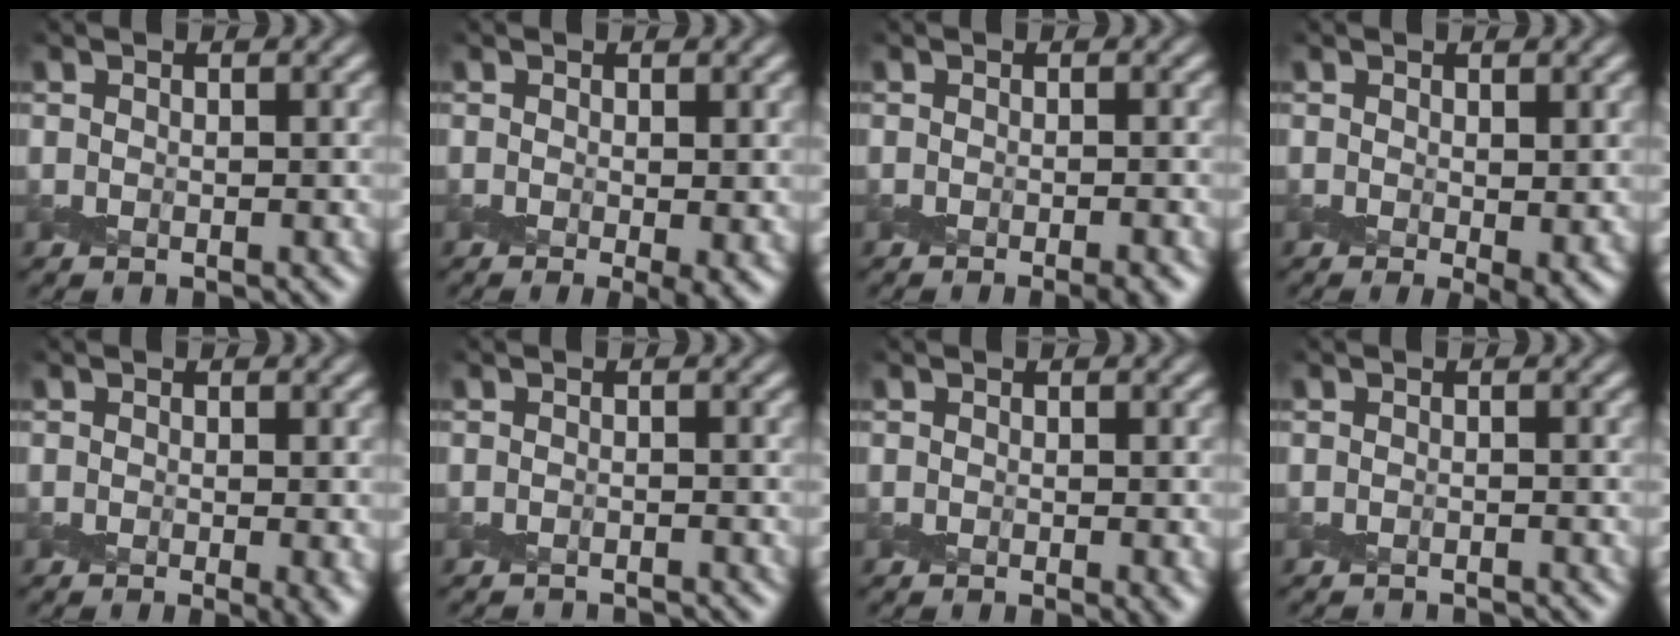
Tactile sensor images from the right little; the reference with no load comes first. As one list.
[{"total": 2.0, "force": [-0.5, 0.7, 1.8], "torque": [-0.029, -0.009, -0.007]}, {"total": 1.7, "force": [-1.3, 0.0, 1.2], "torque": [-0.015, -0.007, -0.022]}, {"total": 2.5, "force": [-0.3, 1.2, 2.2], "torque": [-0.033, -0.012, -0.004]}, {"total": 1.9, "force": [-0.4, 0.7, 1.8], "torque": [-0.027, -0.008, -0.008]}, {"total": 1.5, "force": [-1.4, -0.2, -0.4], "torque": [0.014, -0.004, -0.032]}, {"total": 0.9, "force": [-0.1, 0.3, 0.8], "torque": [-0.012, -0.005, -0.002]}, {"total": 1.2, "force": [-1.1, -0.2, -0.5], "torque": [0.013, -0.003, -0.024]}]